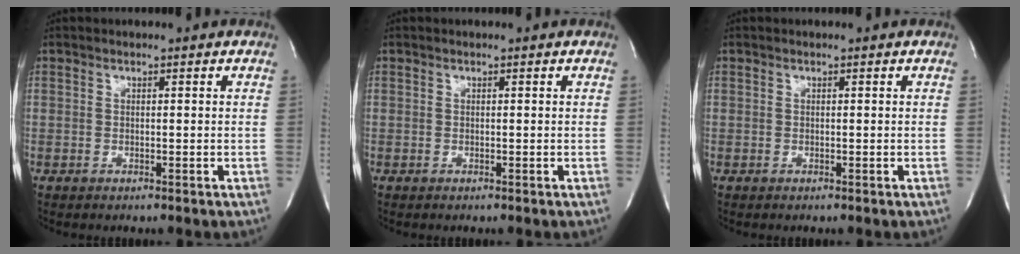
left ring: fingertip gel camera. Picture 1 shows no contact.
{"total": 0.0}
{"total": 0.0}